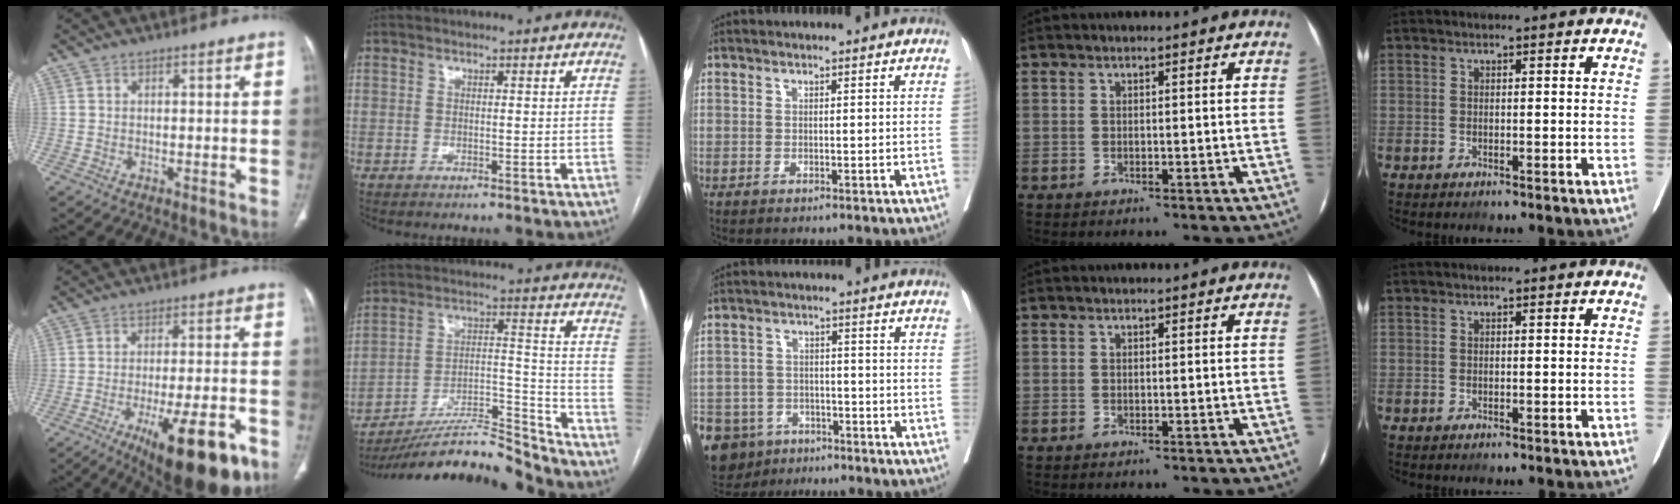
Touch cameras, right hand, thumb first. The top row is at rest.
{"thumb": {"total": 18.5, "force": [-9.7, 5.5, 14.7], "torque": [-0.171, 0.035, -0.133]}, "index": {"total": 17.5, "force": [-17.0, -0.1, 4.1], "torque": [-0.074, 0.033, -0.283]}, "middle": {"total": 15.3, "force": [-9.8, 10.5, 5.3], "torque": [-0.149, -0.003, -0.142]}}